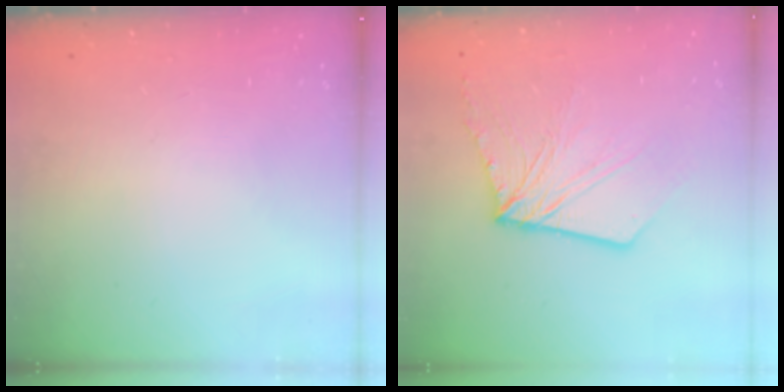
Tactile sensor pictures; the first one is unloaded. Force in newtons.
{"total": 10.6, "press": 10.5, "slide": 1.4}